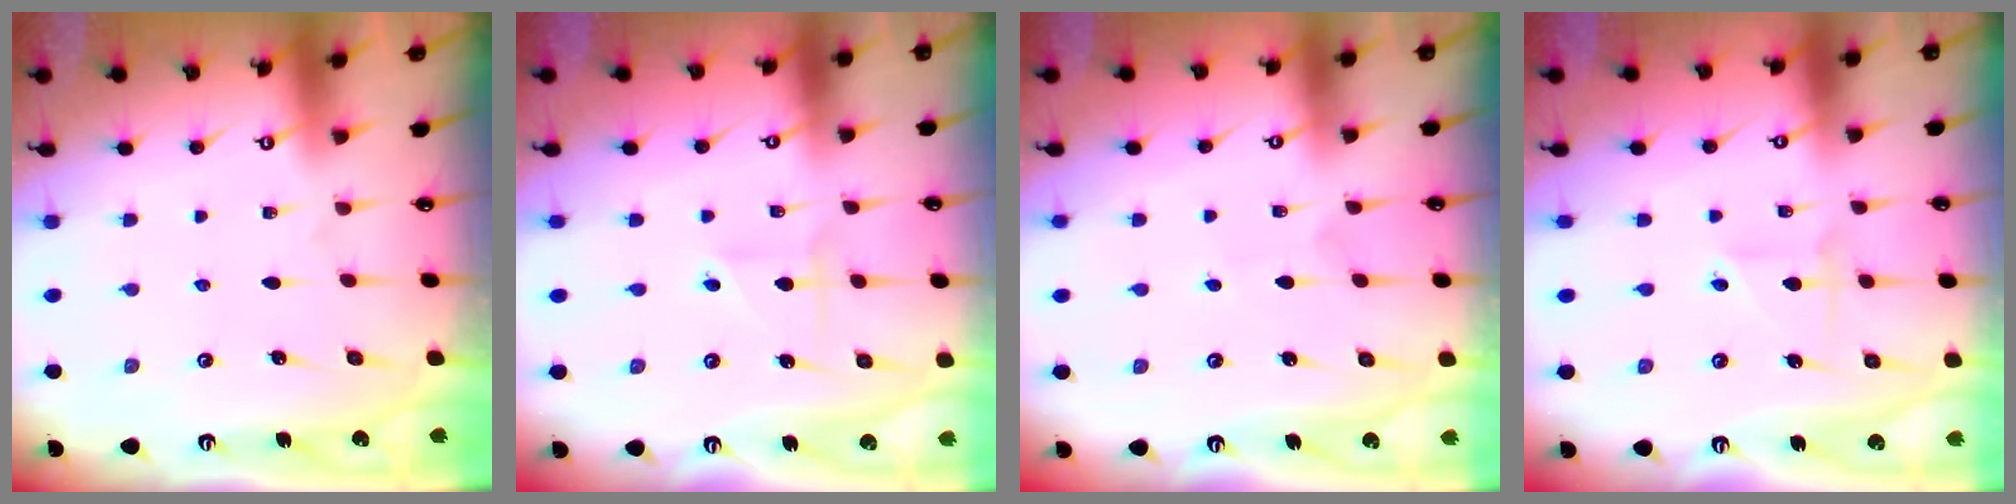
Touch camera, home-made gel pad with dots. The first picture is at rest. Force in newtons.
{"total": 2.3, "press": 2.2, "slide": 0.9}
{"total": 2.9, "press": 2.8, "slide": 0.2}
{"total": 2.7, "press": 2.6, "slide": 0.3}